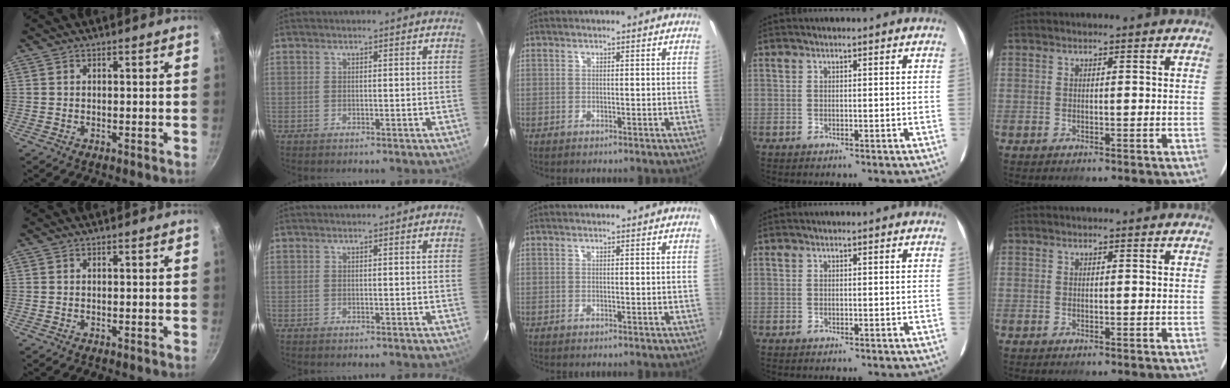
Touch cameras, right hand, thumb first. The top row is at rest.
{}